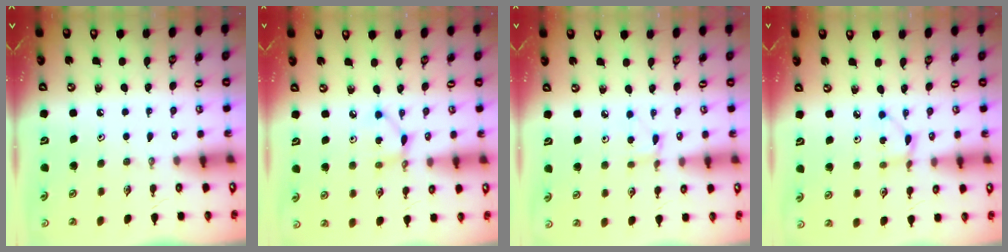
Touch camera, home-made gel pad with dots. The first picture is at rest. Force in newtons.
{"total": 3.8, "press": 3.8, "slide": 0.1}
{"total": 2.2, "press": 2.2, "slide": 0.3}
{"total": 2.1, "press": 2.1, "slide": 0.3}